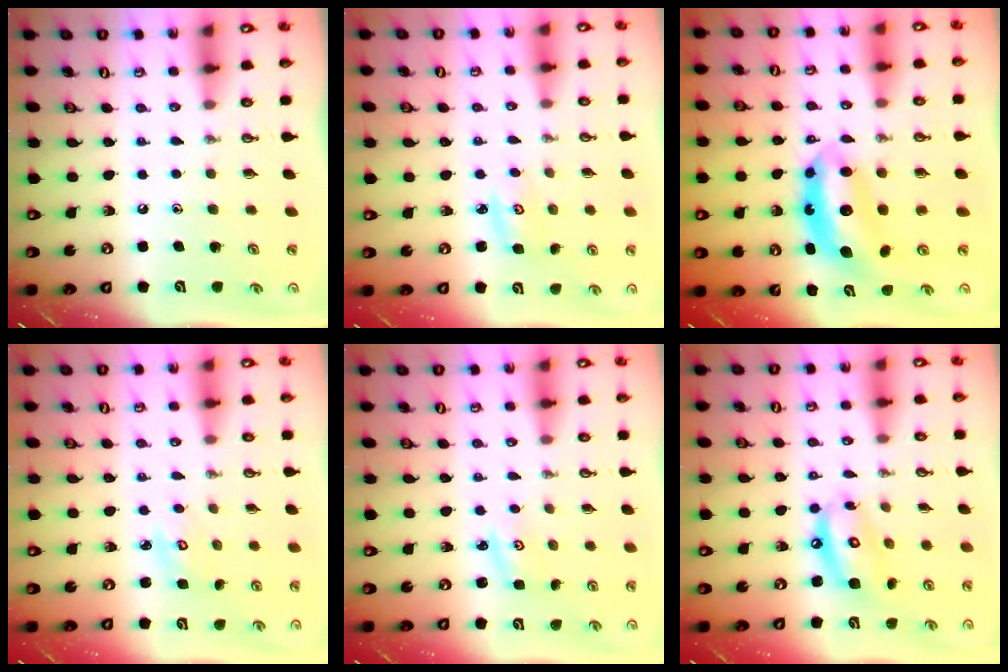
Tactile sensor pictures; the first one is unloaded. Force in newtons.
{"total": 2.8, "press": 2.8, "slide": 0.2}
{"total": 7.9, "press": 7.8, "slide": 0.6}
{"total": 2.6, "press": 2.6, "slide": 0.2}
{"total": 2.1, "press": 2.1, "slide": 0.3}
{"total": 11.3, "press": 11.2, "slide": 1.1}